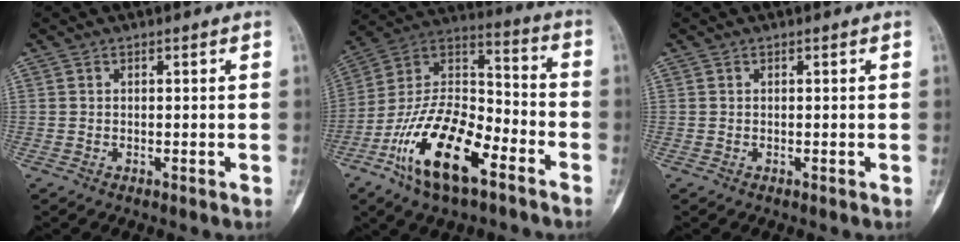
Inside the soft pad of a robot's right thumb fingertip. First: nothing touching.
{"total": 20.9, "force": [-10.8, 9.0, 15.4], "torque": [-0.277, 0.071, -0.198]}
{"total": 0.0}